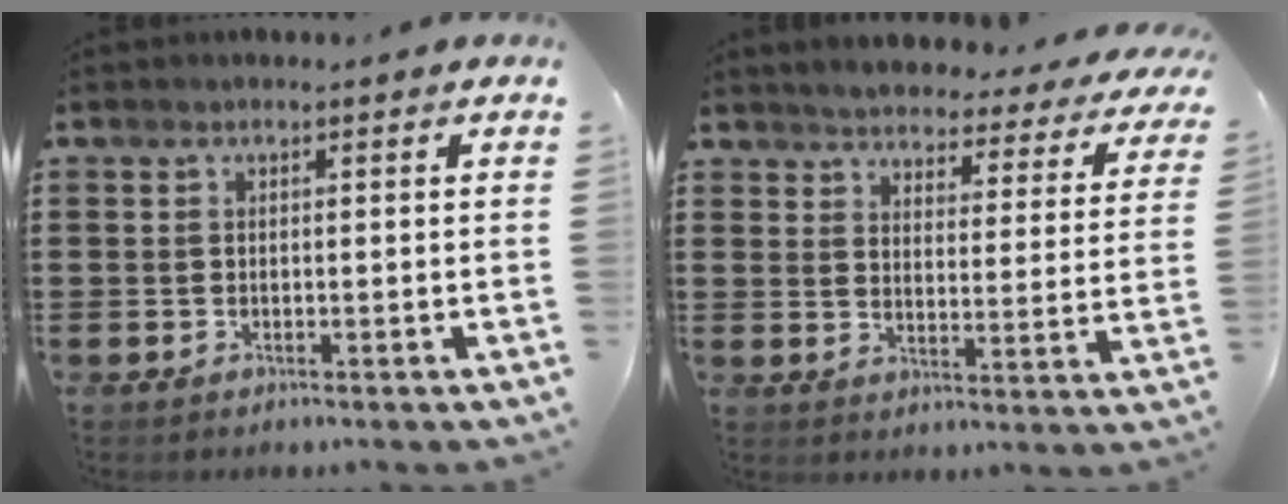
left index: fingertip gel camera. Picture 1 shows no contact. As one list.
[{"total": 3.3, "force": [3.3, -0.2, -0.1], "torque": [-0.023, -0.034, 0.049]}]